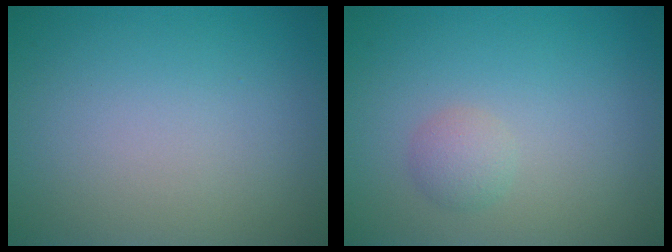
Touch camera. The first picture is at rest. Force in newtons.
{"total": 1.4, "press": 1.4, "slide": 0.1}